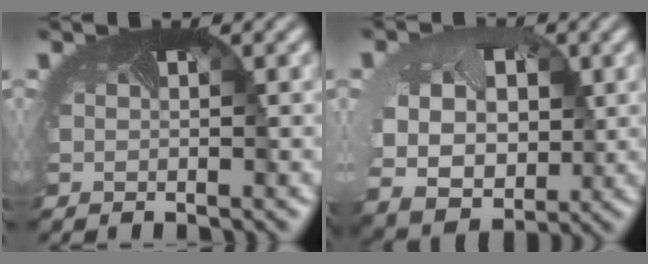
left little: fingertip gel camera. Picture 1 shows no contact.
{"total": 8.4, "force": [0.4, 6.7, 5.0], "torque": [-0.107, -0.023, 0.017]}